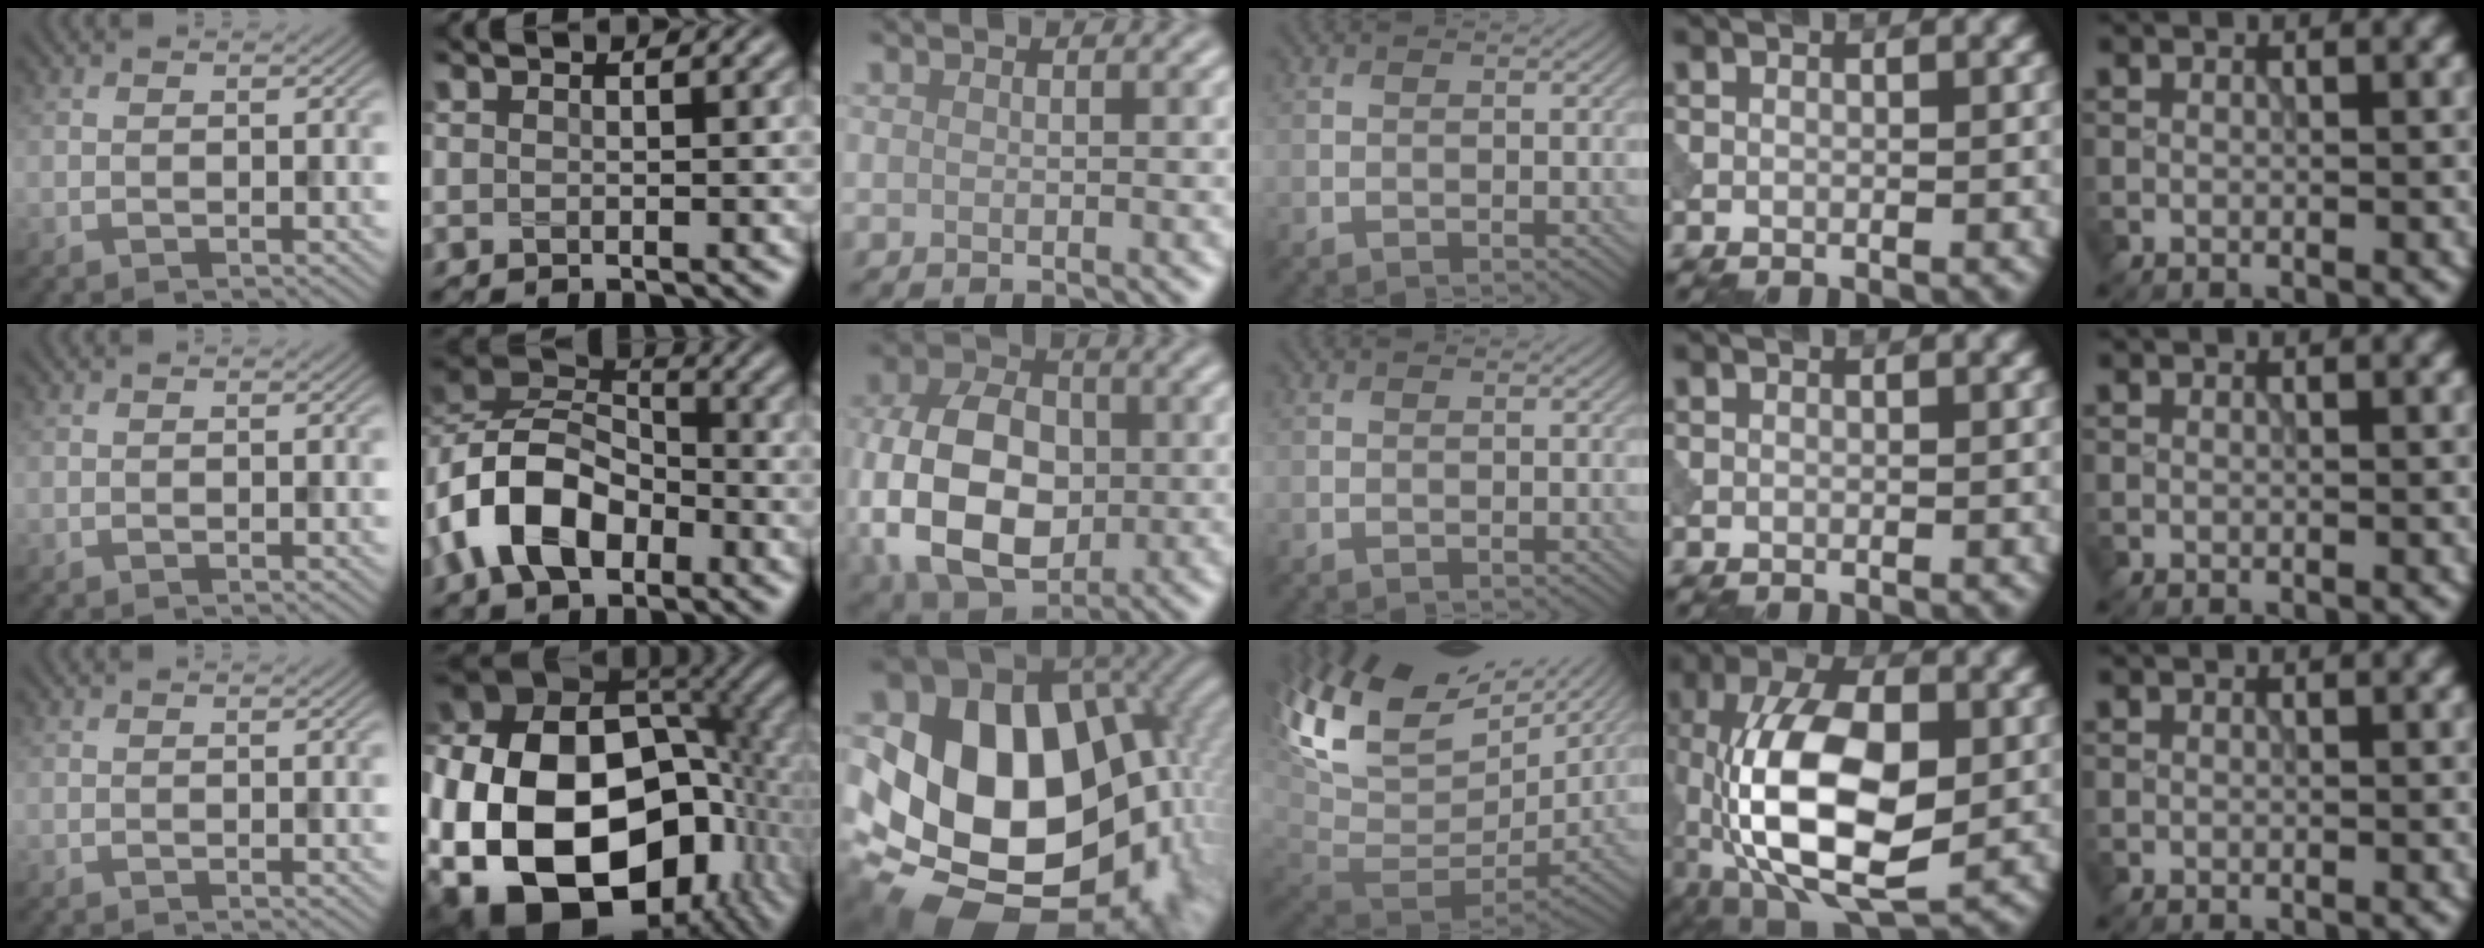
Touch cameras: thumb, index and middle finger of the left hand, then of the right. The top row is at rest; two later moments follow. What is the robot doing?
{"motion": "insert", "object": "peg toy"}